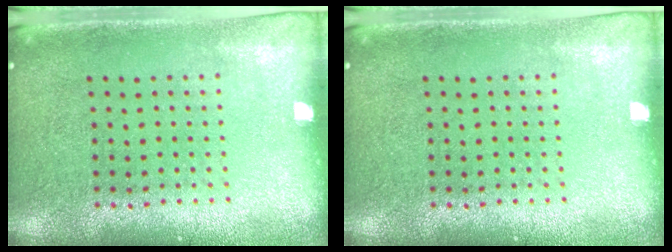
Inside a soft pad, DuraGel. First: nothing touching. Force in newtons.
{"total": 0.0}